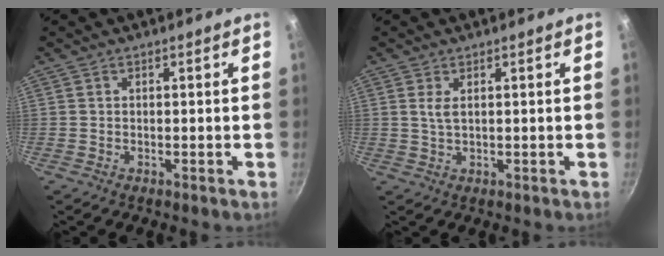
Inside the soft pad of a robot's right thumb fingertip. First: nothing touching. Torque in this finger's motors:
{"motor_torque": [-0.29, -0.30, 0.37, 0.17, 0.02]}